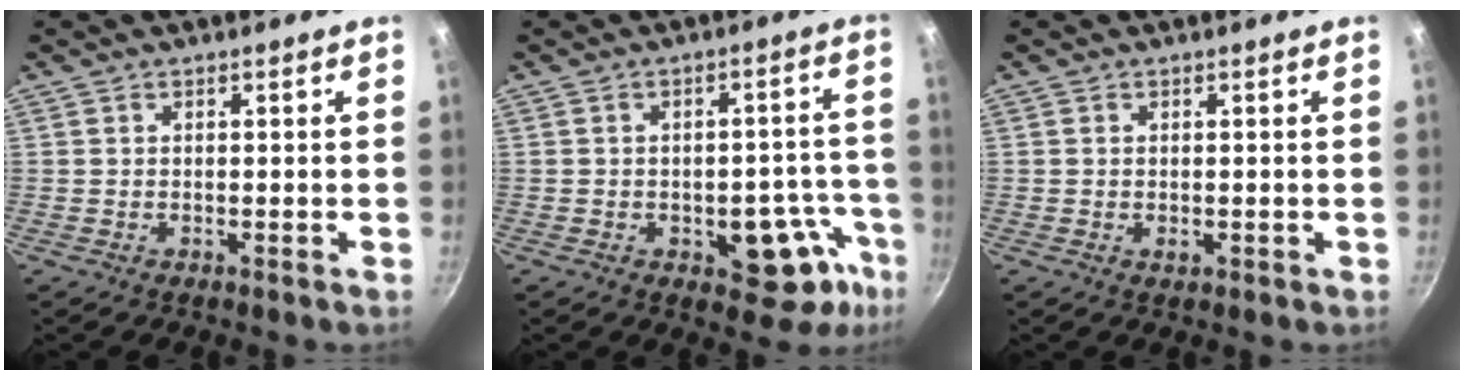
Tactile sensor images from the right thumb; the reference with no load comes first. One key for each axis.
{"total": 12.6, "fx": -5.1, "fy": 7.2, "fz": 9.1, "tx": -0.034, "ty": 0.036, "tz": -0.058}
{"total": 1.0, "fx": -0.1, "fy": 0.7, "fz": 0.8, "tx": -0.011, "ty": -0.001, "tz": -0.002}